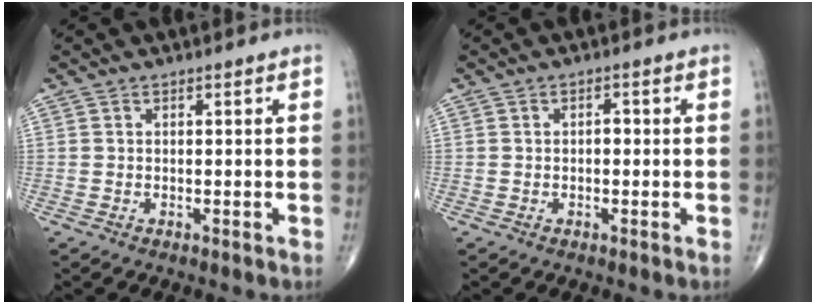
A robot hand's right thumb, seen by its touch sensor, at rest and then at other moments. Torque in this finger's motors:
{"motor_torque": [0.41, 0.63, 0.22, -0.08, -0.03]}